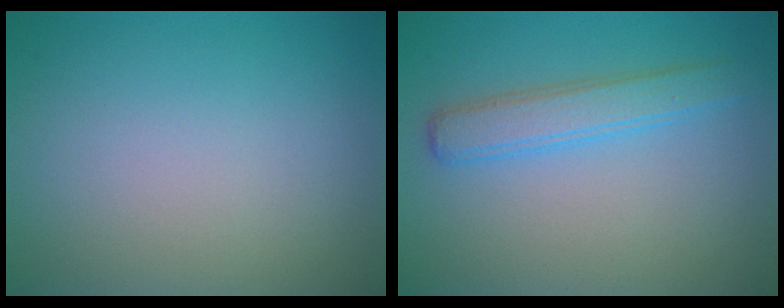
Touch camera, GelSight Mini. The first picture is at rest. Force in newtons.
{"total": 3.1, "press": 3.1, "slide": 0.1}